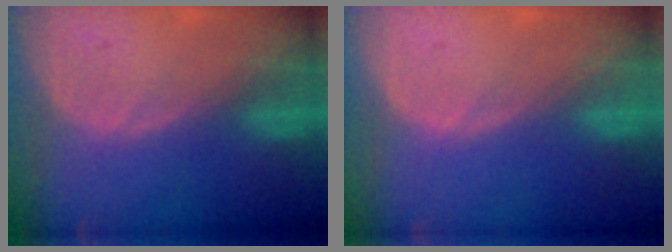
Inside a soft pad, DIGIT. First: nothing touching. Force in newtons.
{"total": 0.0}